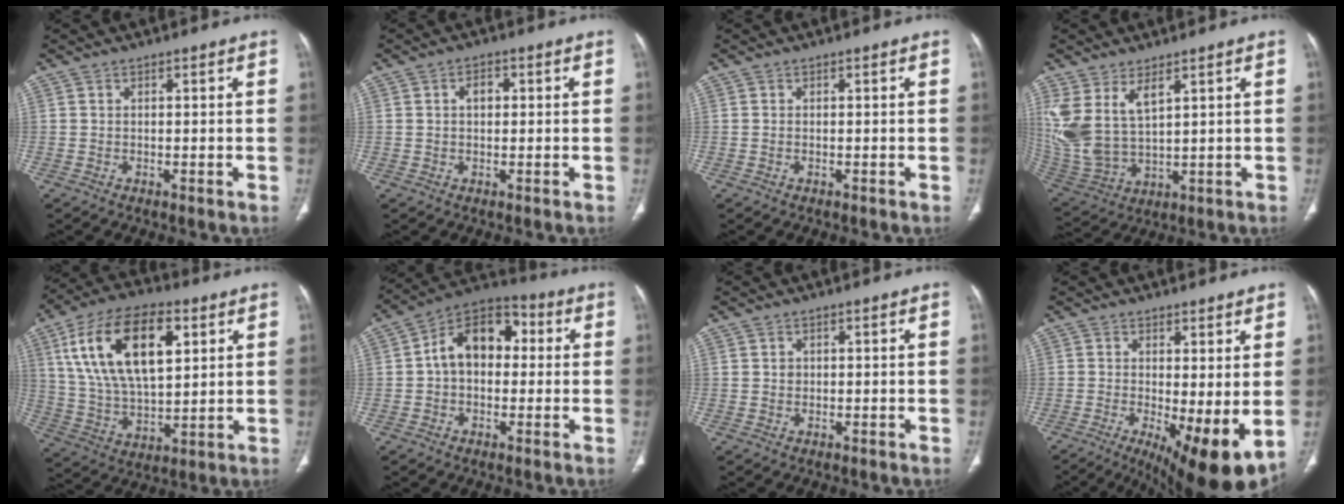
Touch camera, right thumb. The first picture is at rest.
{"total": 2.9, "force": [0.6, 1.8, 2.1], "torque": [-0.030, 0.007, 0.009]}
{"total": 0.0}
{"total": 12.2, "force": [5.5, 5.9, 9.1], "torque": [-0.198, -0.025, 0.133]}
{"total": 21.7, "force": [7.6, 10.8, 17.2], "torque": [-0.297, -0.010, 0.138]}
{"total": 12.7, "force": [1.3, 8.7, 9.2], "torque": [-0.119, 0.036, 0.005]}
{"total": 1.0, "force": [0.2, 0.9, 0.4], "torque": [-0.004, 0.001, 0.004]}
{"total": 11.8, "force": [-1.9, 3.6, 11.1], "torque": [-0.171, -0.022, -0.014]}